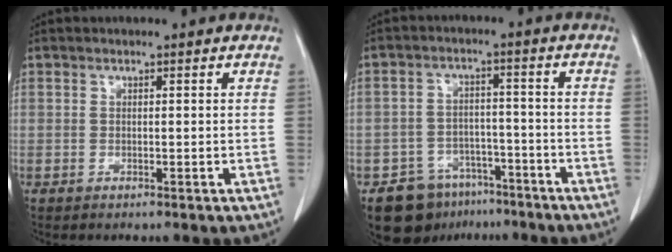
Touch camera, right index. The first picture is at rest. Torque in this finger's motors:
{"motor_torque": [-0.14, -0.08, -0.59, -0.11]}